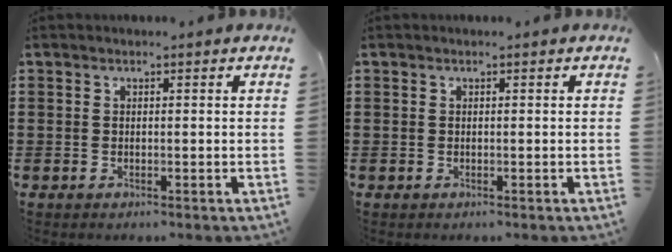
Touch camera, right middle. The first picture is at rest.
{"total": 0.0}